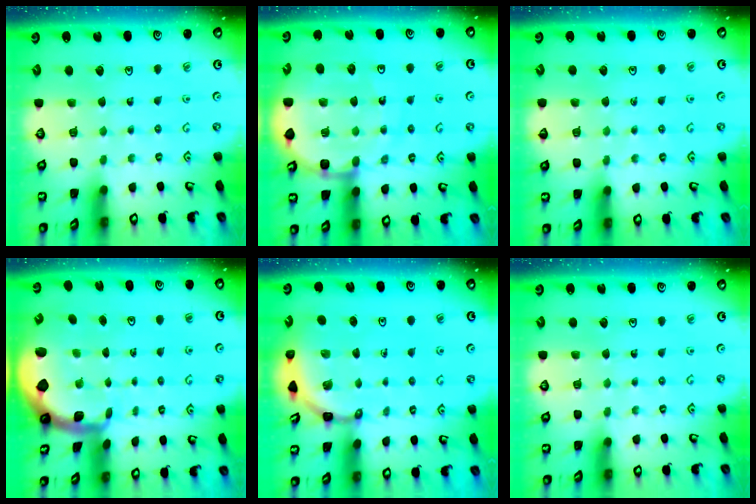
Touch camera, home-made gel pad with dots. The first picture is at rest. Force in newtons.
{"total": 12.7, "press": 12.4, "slide": 2.8}
{"total": 3.9, "press": 3.8, "slide": 0.6}
{"total": 1.7, "press": 1.7, "slide": 0.4}
{"total": 3.5, "press": 3.5, "slide": 0.3}
{"total": 0.0}